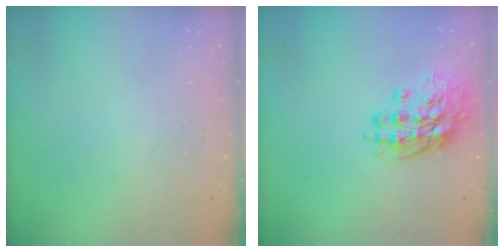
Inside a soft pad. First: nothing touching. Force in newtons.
{"total": 15.4, "press": 15.2, "slide": 2.6}